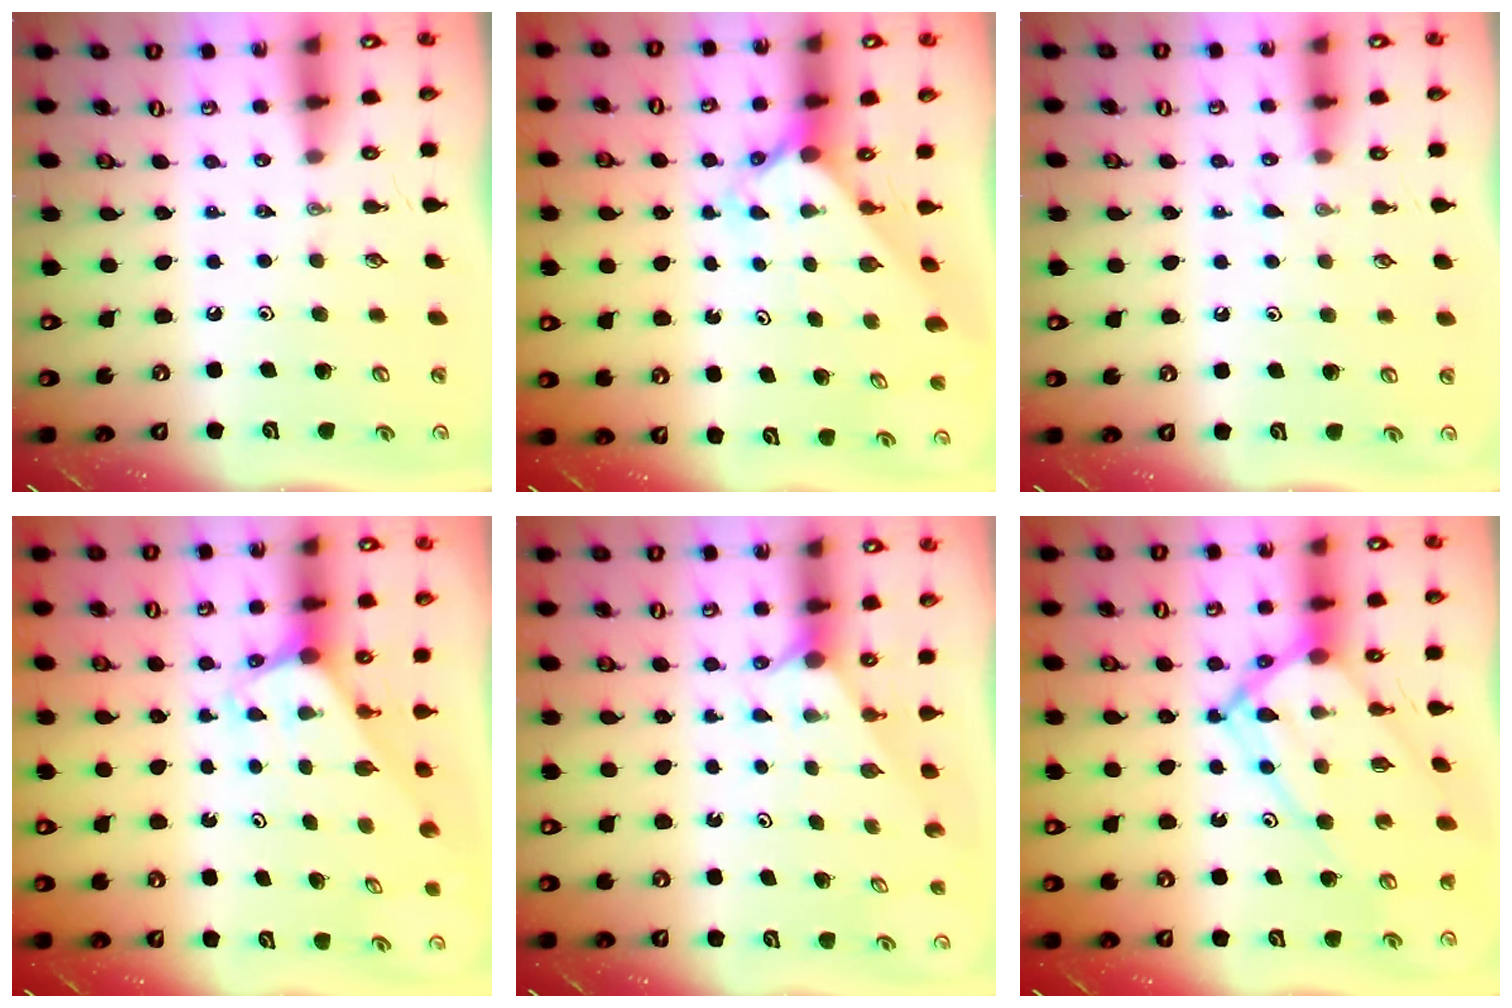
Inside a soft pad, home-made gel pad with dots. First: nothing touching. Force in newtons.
{"total": 2.4, "press": 2.4, "slide": 0.2}
{"total": 3.7, "press": 3.7, "slide": 0.4}
{"total": 1.8, "press": 1.8, "slide": 0.1}
{"total": 1.9, "press": 1.9, "slide": 0.3}
{"total": 14.7, "press": 14.7, "slide": 1.3}